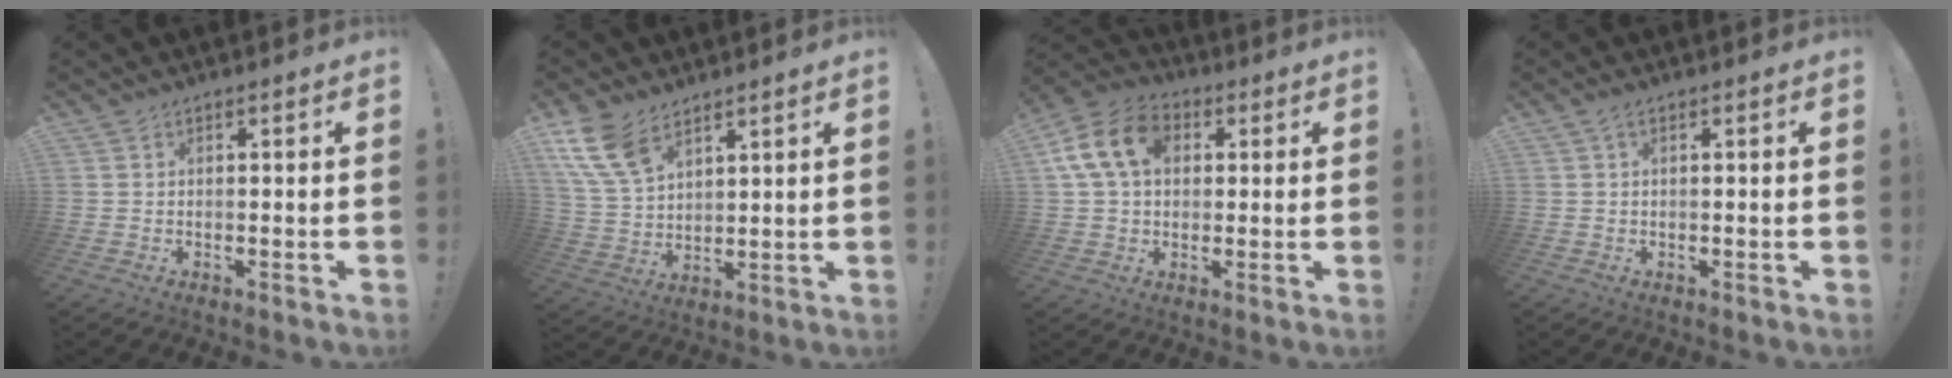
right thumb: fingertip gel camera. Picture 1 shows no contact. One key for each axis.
{"total": 12.5, "fx": 7.8, "fy": 7.3, "fz": 6.4, "tx": -0.133, "ty": -0.033, "tz": 0.155}
{"total": 15.1, "fx": 4.0, "fy": 11.1, "fz": 9.4, "tx": -0.162, "ty": 0.004, "tz": 0.078}
{"total": 1.1, "fx": 0.3, "fy": 0.1, "fz": 1.0, "tx": -0.019, "ty": 0.001, "tz": 0.004}